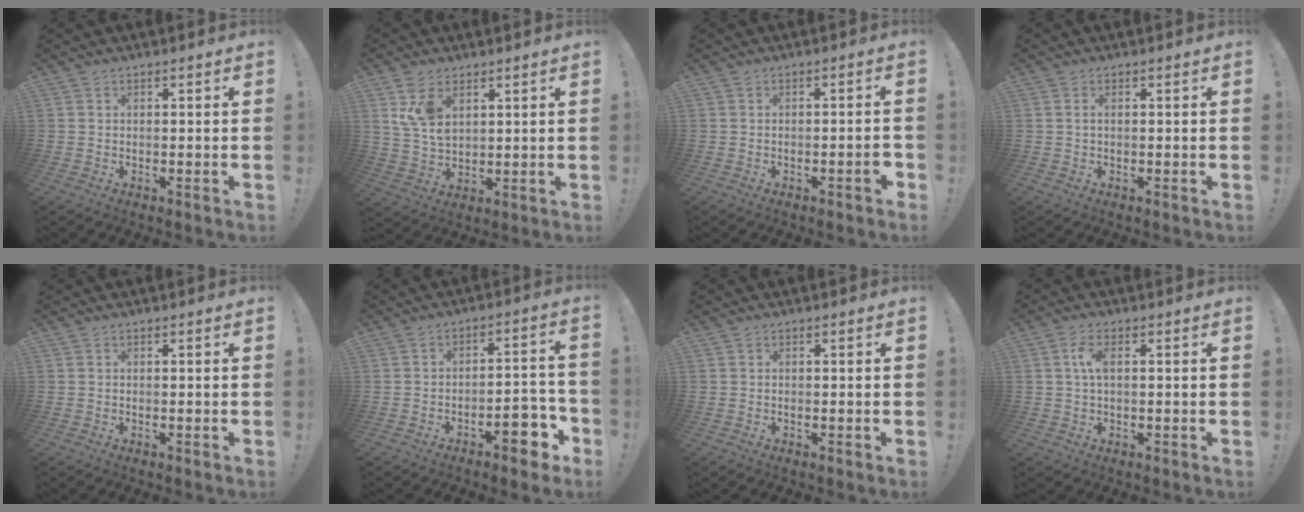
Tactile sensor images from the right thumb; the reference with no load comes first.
{"total": 8.5, "force": [4.4, 5.0, 5.4], "torque": [-0.103, -0.016, 0.084]}
{"total": 3.5, "force": [-1.4, 0.6, 3.2], "torque": [-0.048, 0.005, -0.020]}
{"total": 0.9, "force": [0.1, 0.4, 0.9], "torque": [-0.016, 0.003, 0.001]}
{"total": 0.0}
{"total": 9.9, "force": [-5.8, 3.8, 7.1], "torque": [-0.079, 0.037, -0.098]}
{"total": 0.0}
{"total": 4.4, "force": [0.6, 1.9, 3.9], "torque": [-0.081, 0.005, 0.008]}